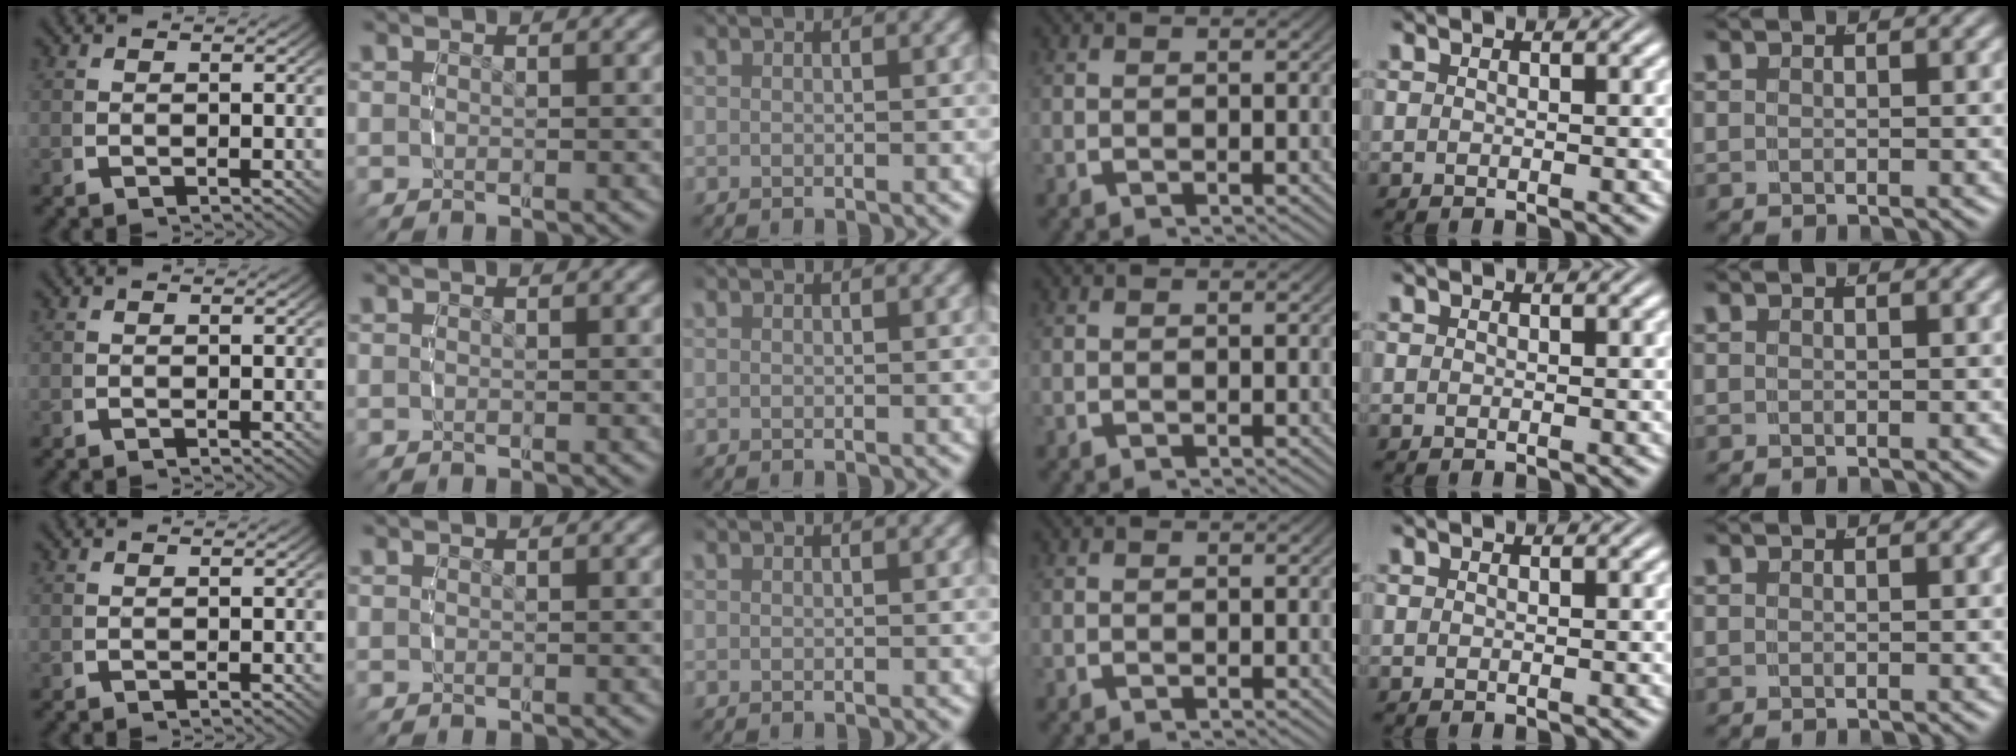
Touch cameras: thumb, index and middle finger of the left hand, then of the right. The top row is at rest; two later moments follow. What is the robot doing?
{"motion": "reach", "object": "jacket"}